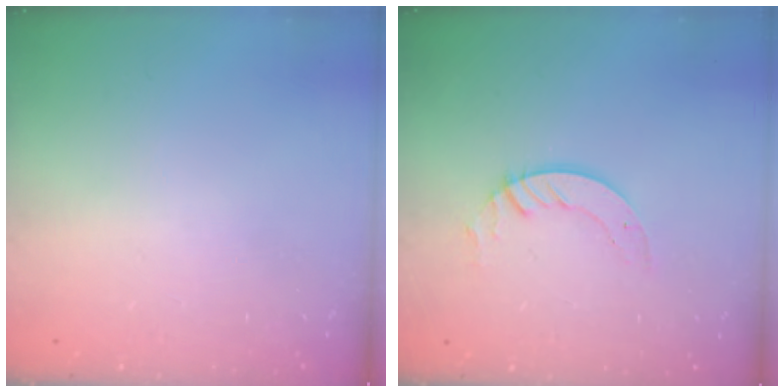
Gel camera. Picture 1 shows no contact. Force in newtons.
{"total": 3.6, "press": 3.6, "slide": 0.4}